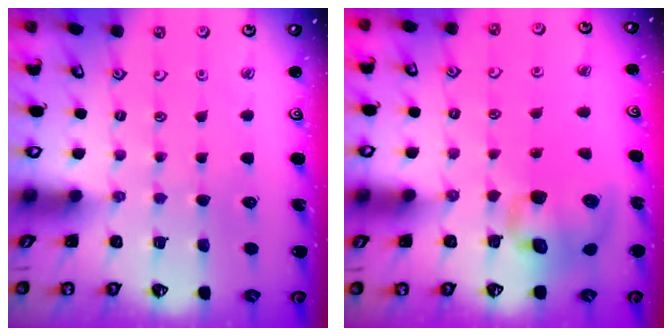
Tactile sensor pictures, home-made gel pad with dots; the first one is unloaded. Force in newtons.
{"total": 10.5, "press": 10.4, "slide": 1.8}